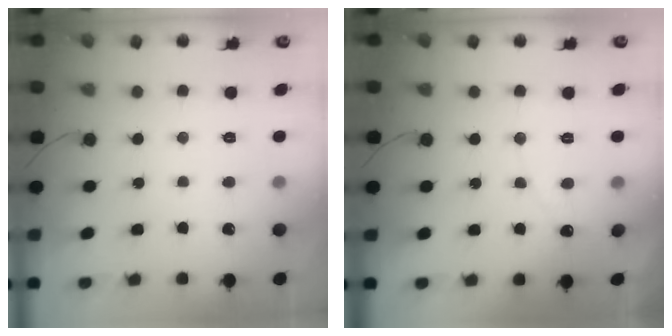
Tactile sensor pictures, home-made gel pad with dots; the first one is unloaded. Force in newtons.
{"total": 2.8, "press": 2.8, "slide": 0.1}